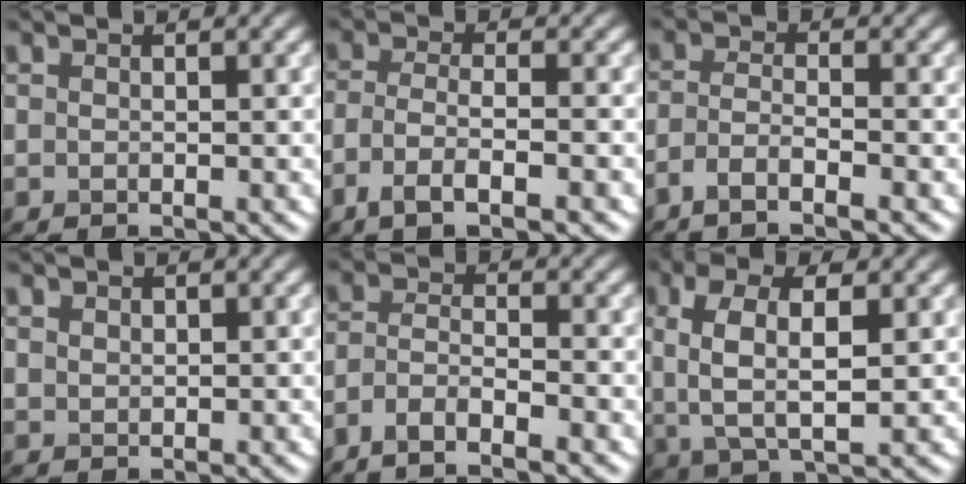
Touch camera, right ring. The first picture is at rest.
{"total": 4.7, "force": [-2.6, 1.1, 3.8], "torque": [-0.074, -0.002, -0.051]}
{"total": 3.1, "force": [-2.1, 0.6, 2.2], "torque": [-0.045, -0.002, -0.050]}
{"total": 0.9, "force": [0.6, 0.6, 0.2], "torque": [-0.005, -0.001, 0.015]}
{"total": 4.1, "force": [-3.2, 0.8, 2.5], "torque": [-0.048, -0.001, -0.067]}
{"total": 5.8, "force": [1.1, 2.5, 5.1], "torque": [-0.107, 0.003, 0.019]}